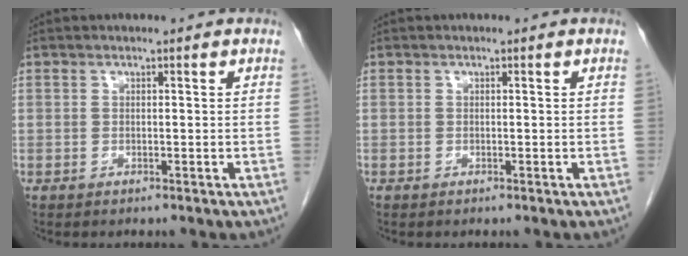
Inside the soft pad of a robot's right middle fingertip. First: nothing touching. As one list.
[{"total": 0.0}]